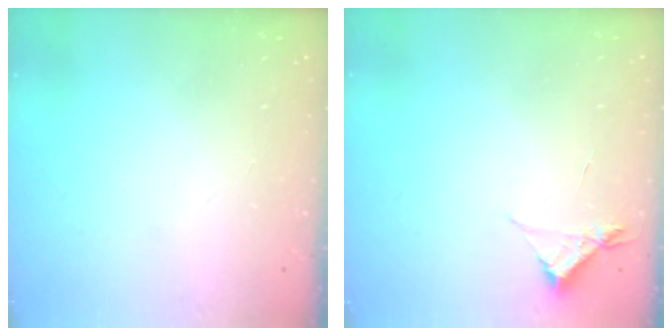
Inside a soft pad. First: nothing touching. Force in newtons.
{"total": 3.0, "press": 3.0, "slide": 0.3}